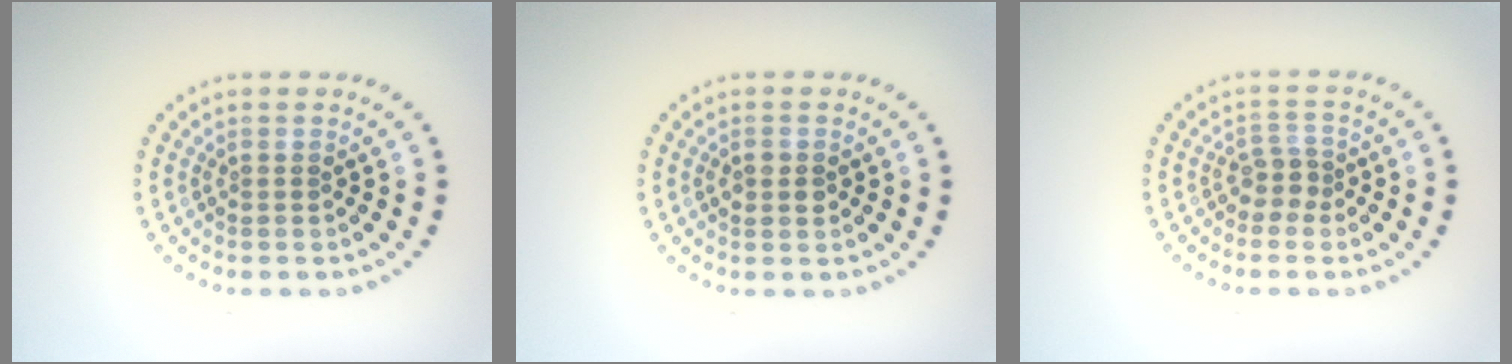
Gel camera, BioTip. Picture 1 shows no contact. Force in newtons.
{"total": 1.8, "press": 1.8, "slide": 0.0}
{"total": 1.9, "press": 1.5, "slide": 1.2}